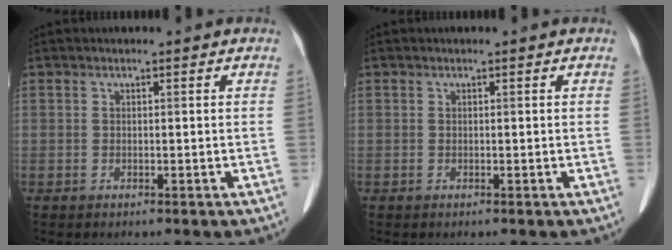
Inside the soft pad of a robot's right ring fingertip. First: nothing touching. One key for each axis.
{"total": 0.0}